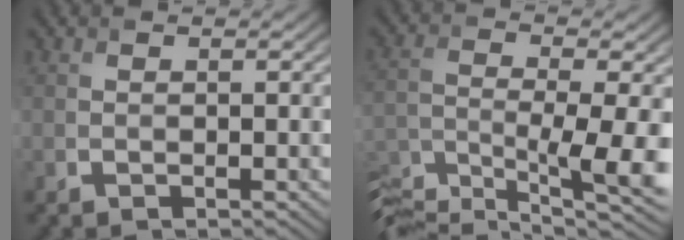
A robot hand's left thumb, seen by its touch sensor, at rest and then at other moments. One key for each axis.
{"total": 10.7, "fx": -5.1, "fy": 3.8, "fz": 8.6, "tx": -0.178, "ty": -0.029, "tz": -0.084}